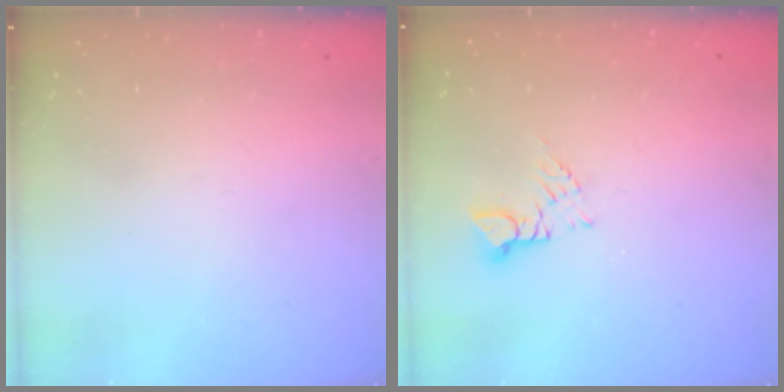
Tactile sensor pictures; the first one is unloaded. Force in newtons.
{"total": 3.0, "press": 3.0, "slide": 0.4}